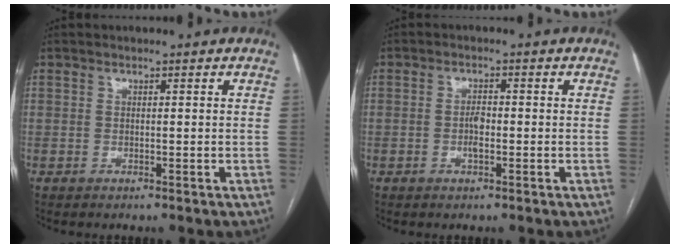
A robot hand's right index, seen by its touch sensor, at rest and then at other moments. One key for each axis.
{"total": 2.8, "fx": -0.5, "fy": 0.8, "fz": 2.6, "tx": -0.055, "ty": 0.000, "tz": -0.009}